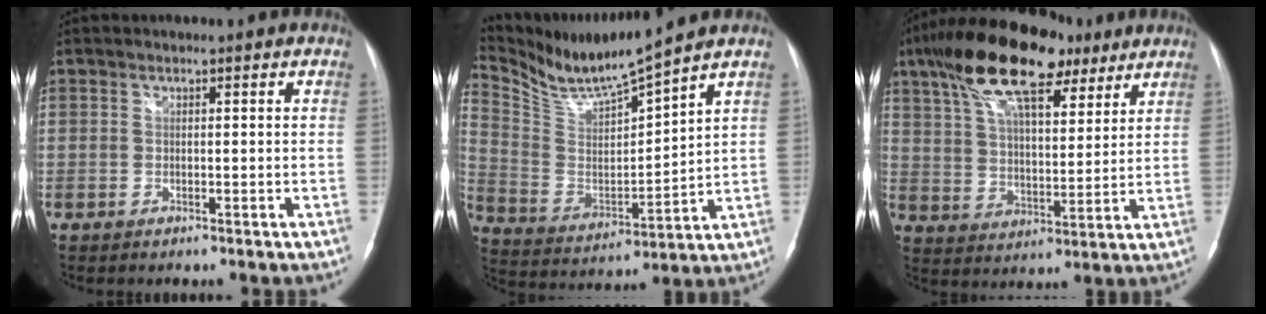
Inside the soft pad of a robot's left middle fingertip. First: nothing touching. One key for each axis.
{"total": 12.0, "fx": 11.0, "fy": -1.4, "fz": 4.5, "tx": -0.101, "ty": -0.008, "tz": 0.223}
{"total": 19.5, "fx": 12.2, "fy": 7.2, "fz": 13.4, "tx": -0.251, "ty": 0.043, "tz": 0.212}